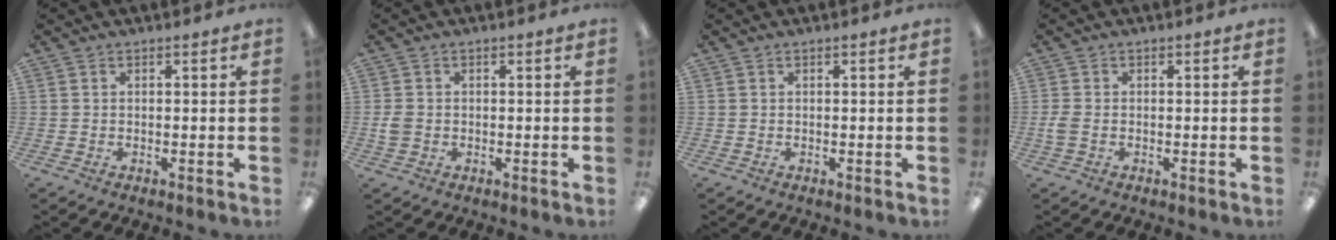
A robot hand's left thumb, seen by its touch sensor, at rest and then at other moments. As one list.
[{"total": 2.5, "force": [-0.3, 2.0, 1.5], "torque": [-0.025, 0.005, -0.005]}, {"total": 0.0}, {"total": 2.3, "force": [-0.5, 1.3, 1.8], "torque": [-0.038, 0.002, -0.009]}]